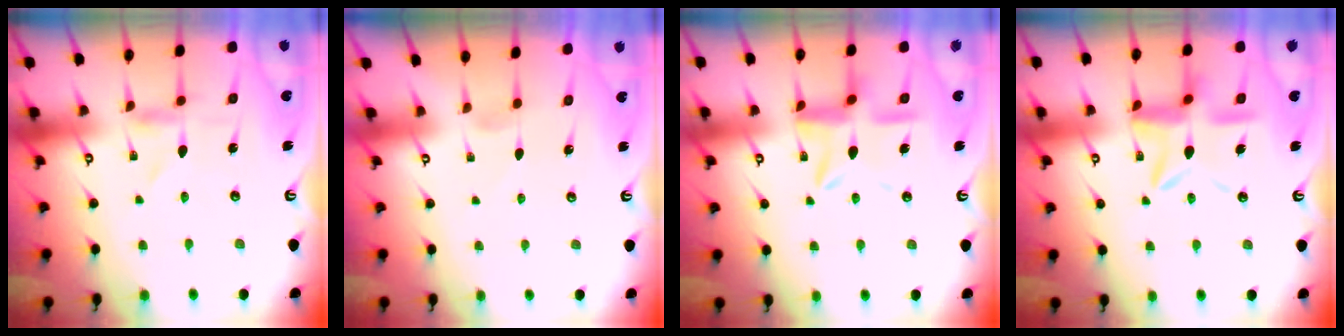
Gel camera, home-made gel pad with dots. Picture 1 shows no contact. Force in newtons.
{"total": 0.9, "press": 0.9, "slide": 0.1}
{"total": 12.1, "press": 12.1, "slide": 1.2}
{"total": 11.6, "press": 11.5, "slide": 1.2}